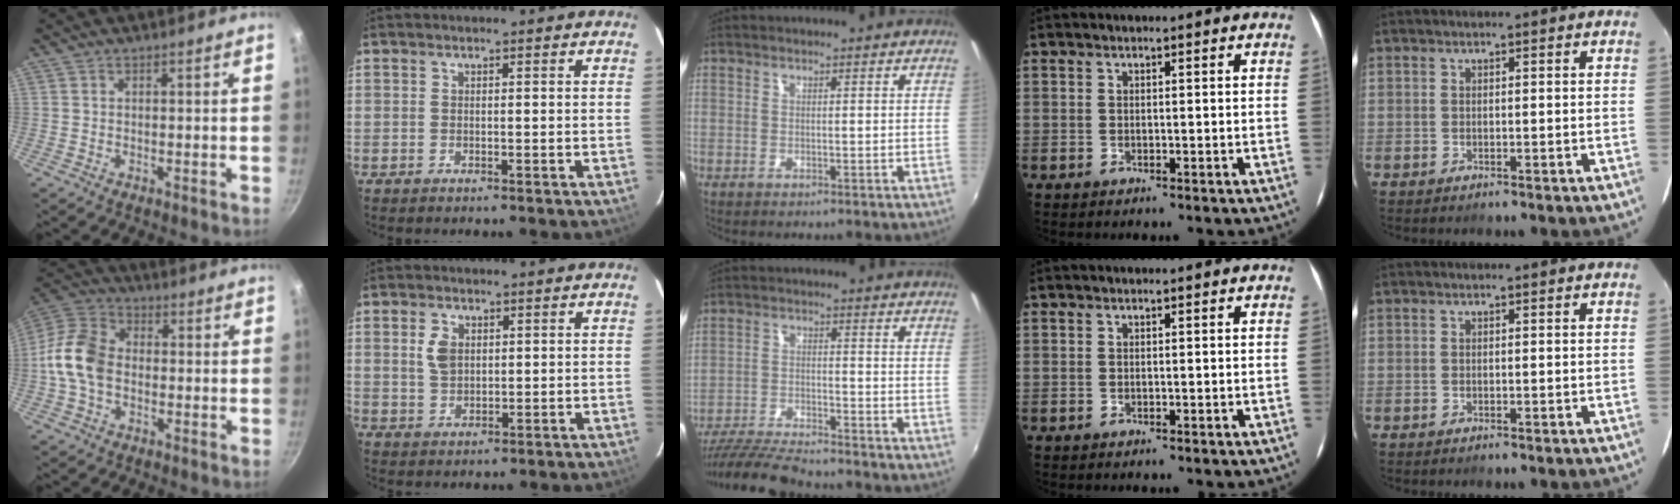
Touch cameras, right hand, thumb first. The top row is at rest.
{"thumb": {"total": 11.3, "force": [-1.4, 8.1, 7.8], "torque": [-0.136, 0.030, -0.045]}, "index": {"total": 4.4, "force": [1.2, 3.1, 2.9], "torque": [-0.057, 0.007, 0.026]}, "middle": {"total": 11.8, "force": [-10.7, 1.3, 4.7], "torque": [-0.118, -0.018, -0.197]}}